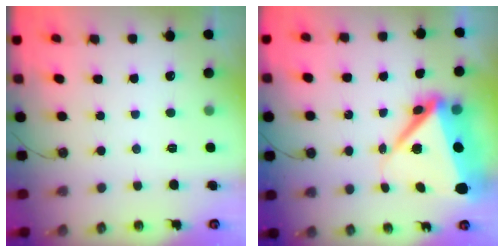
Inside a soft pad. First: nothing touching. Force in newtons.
{"total": 11.9, "press": 11.8, "slide": 1.9}